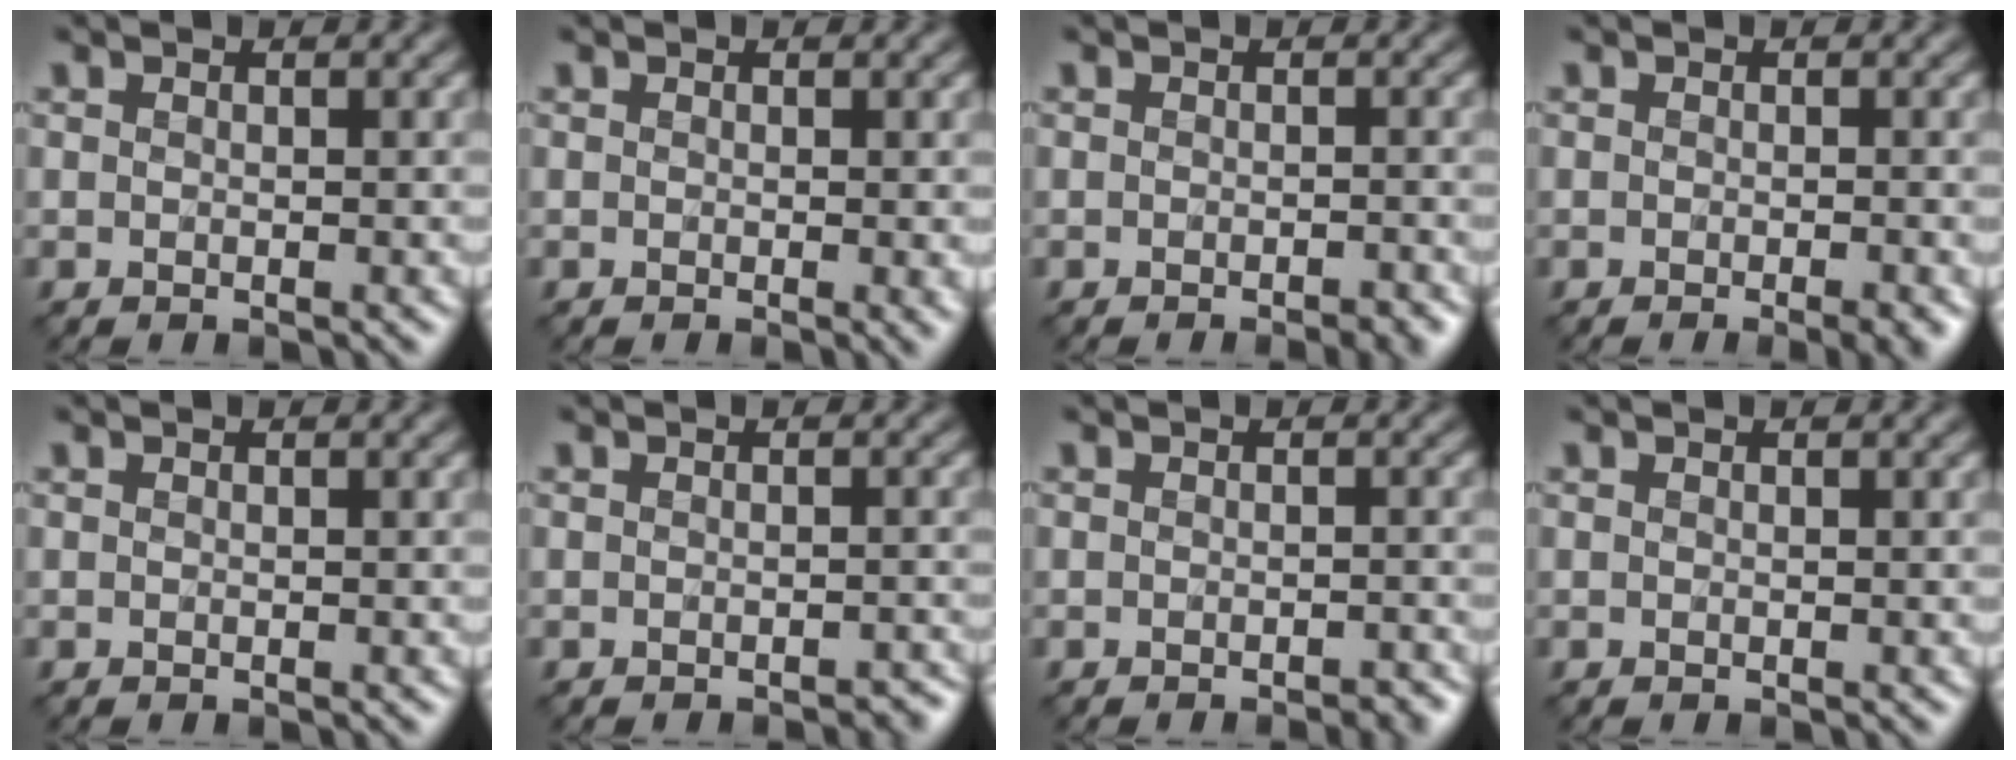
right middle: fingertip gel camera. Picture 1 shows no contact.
{"total": 0.8, "force": [0.2, 0.0, 0.8], "torque": [-0.010, -0.004, 0.001]}
{"total": 1.5, "force": [-1.0, 0.6, 0.8], "torque": [-0.008, -0.006, -0.015]}
{"total": 1.8, "force": [-1.0, 0.6, 1.4], "torque": [-0.015, -0.006, -0.013]}
{"total": 0.0}
{"total": 0.9, "force": [-0.7, 0.4, 0.2], "torque": [-0.002, -0.005, -0.012]}
{"total": 1.1, "force": [-0.9, 0.6, 0.4], "torque": [-0.005, -0.006, -0.016]}
{"total": 0.0}